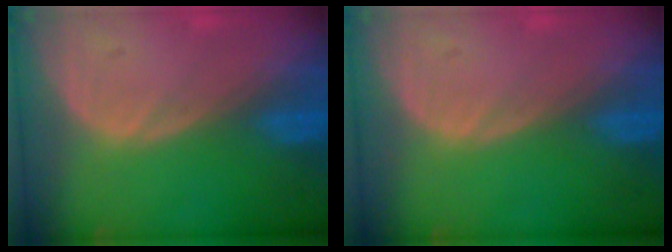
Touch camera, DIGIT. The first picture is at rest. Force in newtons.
{"total": 0.0}